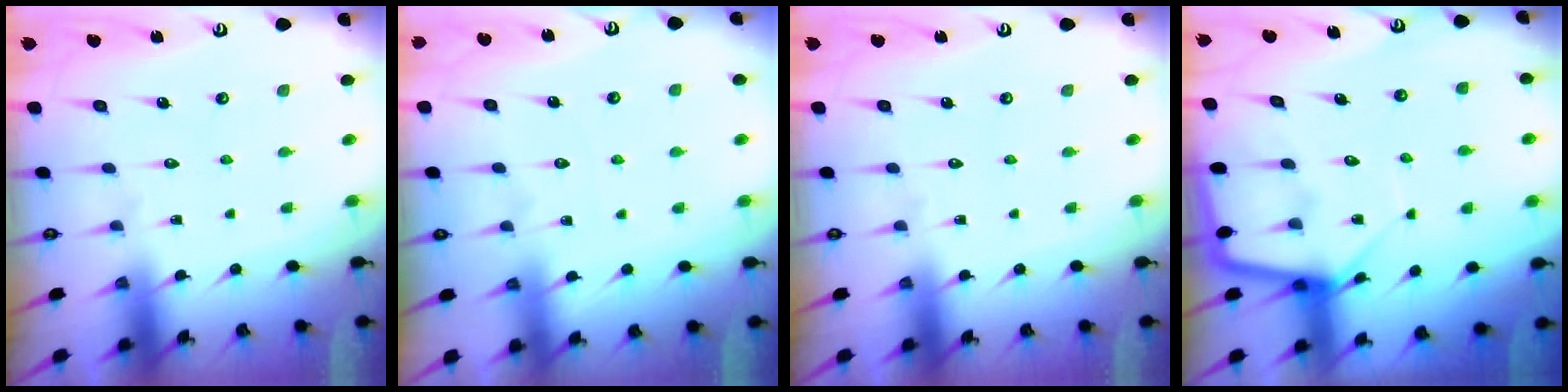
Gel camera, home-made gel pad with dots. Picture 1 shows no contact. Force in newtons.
{"total": 3.4, "press": 3.4, "slide": 0.5}
{"total": 0.0}
{"total": 6.5, "press": 6.5, "slide": 0.5}